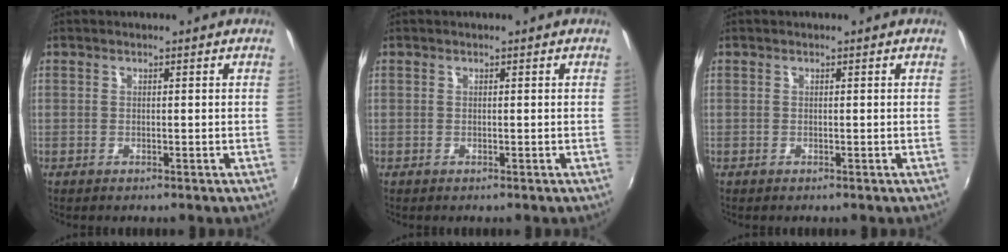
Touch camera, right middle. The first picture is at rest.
{"total": 0.0}
{"total": 0.0}